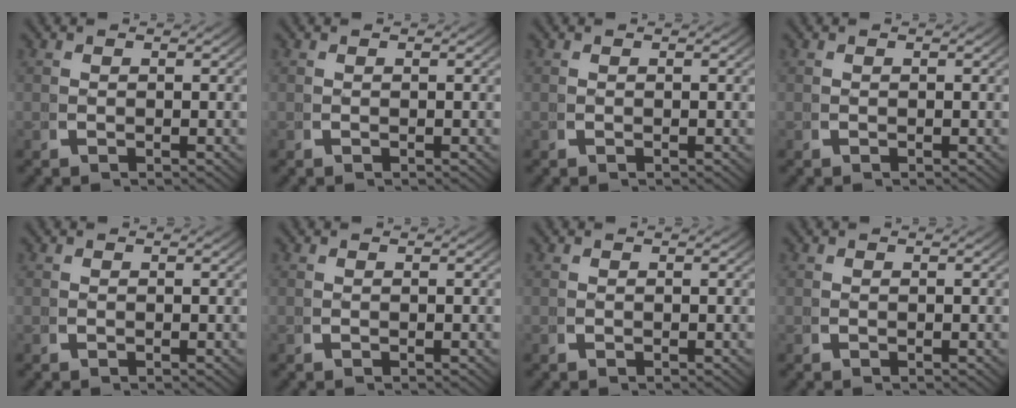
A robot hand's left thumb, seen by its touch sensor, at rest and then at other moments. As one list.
[{"total": 0.0}, {"total": 0.0}, {"total": 0.6, "force": [0.2, -0.5, -0.2], "torque": [0.006, -0.002, 0.007]}, {"total": 0.0}, {"total": 0.0}, {"total": 0.0}, {"total": 0.0}]